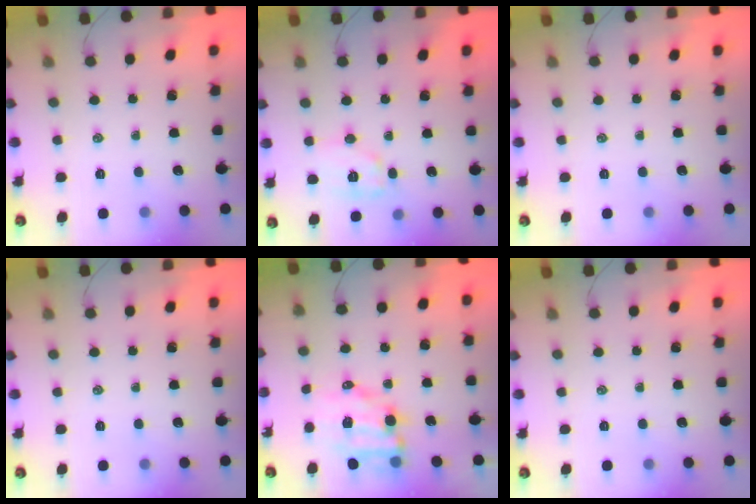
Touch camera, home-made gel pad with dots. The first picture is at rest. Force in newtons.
{"total": 9.2, "press": 9.2, "slide": 0.5}
{"total": 0.0}
{"total": 0.0}
{"total": 8.7, "press": 8.6, "slide": 1.6}
{"total": 0.0}